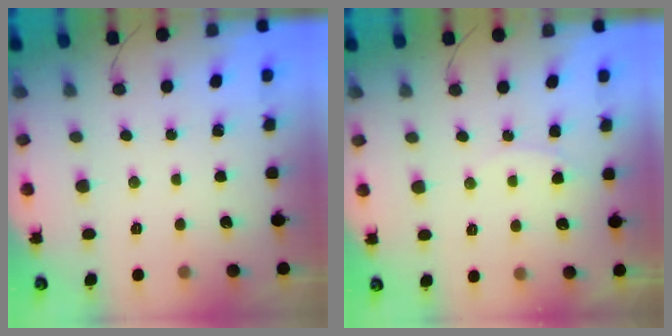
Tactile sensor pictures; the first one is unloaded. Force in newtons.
{"total": 5.8, "press": 5.8, "slide": 0.6}